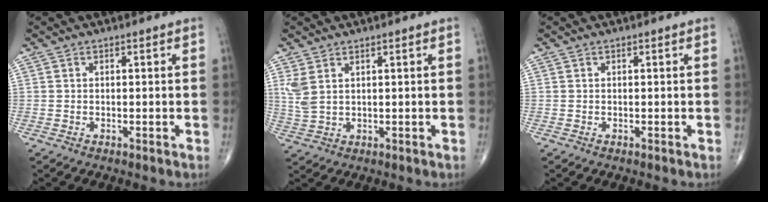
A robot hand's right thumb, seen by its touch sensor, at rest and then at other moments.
{"total": 4.0, "force": [1.9, 1.9, 3.0], "torque": [-0.074, -0.002, 0.049]}
{"total": 0.0}